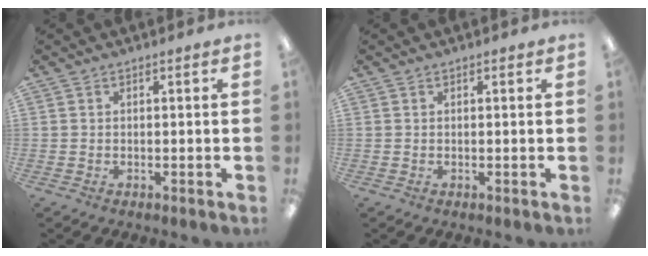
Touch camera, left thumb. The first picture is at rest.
{"total": 0.5, "force": [0.3, 0.3, 0.4], "torque": [-0.008, 0.003, 0.005]}